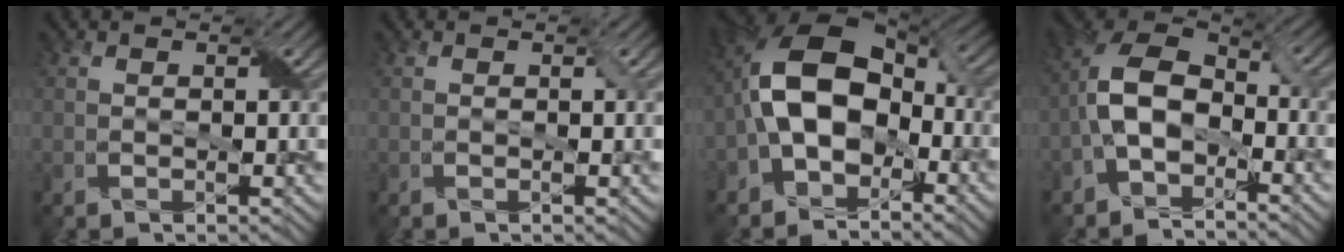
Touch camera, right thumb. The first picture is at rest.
{"total": 0.6, "force": [0.0, 0.0, 0.6], "torque": [-0.011, 0.000, -0.001]}
{"total": 14.1, "force": [-2.8, 9.0, 10.4], "torque": [-0.205, 0.007, -0.068]}
{"total": 9.3, "force": [-3.1, 5.6, 6.7], "torque": [-0.141, 0.009, -0.076]}